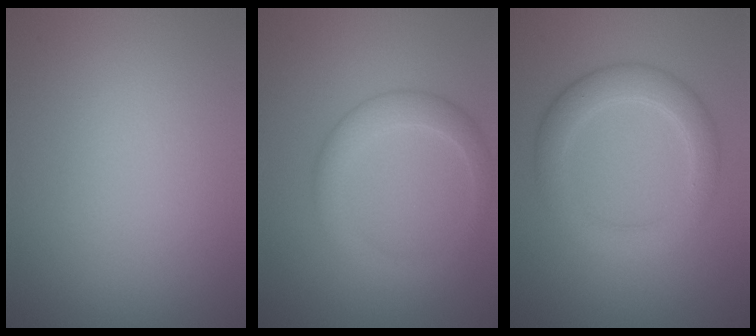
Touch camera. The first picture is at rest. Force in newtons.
{"total": 3.0, "press": 3.0, "slide": 0.0}
{"total": 3.9, "press": 3.9, "slide": 0.1}